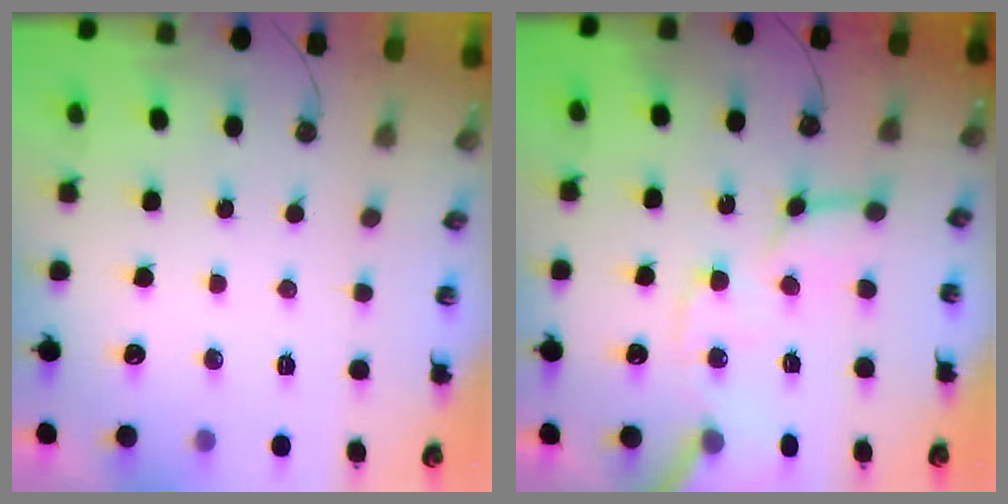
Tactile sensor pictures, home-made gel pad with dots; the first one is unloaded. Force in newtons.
{"total": 13.1, "press": 13.0, "slide": 1.7}